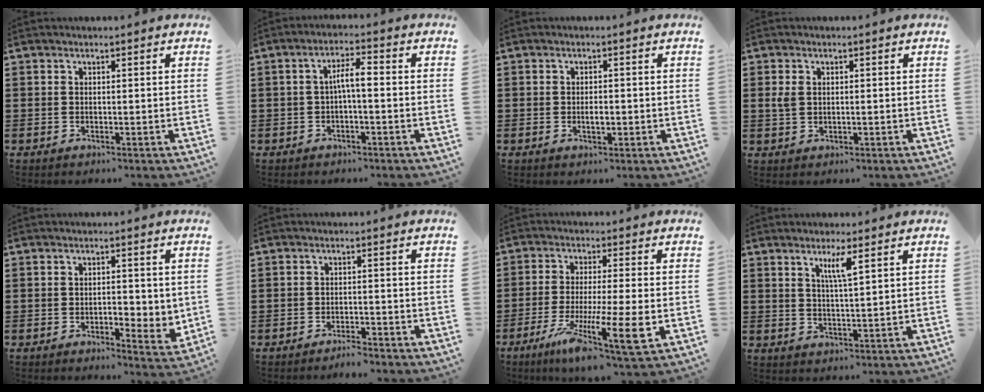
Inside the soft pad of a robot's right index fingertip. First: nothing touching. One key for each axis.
{"total": 3.8, "fx": -0.5, "fy": 0.9, "fz": 3.7, "tx": -0.069, "ty": 0.009, "tz": -0.012}
{"total": 2.2, "fx": -0.3, "fy": 0.6, "fz": 2.1, "tx": -0.040, "ty": -0.001, "tz": -0.005}
{"total": 2.3, "fx": 0.4, "fy": 1.5, "fz": 1.8, "tx": -0.046, "ty": 0.005, "tz": 0.003}
{"total": 3.6, "fx": -0.4, "fy": 1.5, "fz": 3.3, "tx": -0.050, "ty": 0.002, "tz": -0.010}
{"total": 2.1, "fx": -2.1, "fy": 0.0, "fz": 0.5, "tx": -0.013, "ty": 0.001, "tz": -0.043}
{"total": 10.9, "fx": -4.2, "fy": 1.0, "fz": 10.0, "tx": -0.195, "ty": -0.014, "tz": -0.078}
{"total": 3.6, "fx": 2.0, "fy": 0.2, "fz": 3.0, "tx": -0.057, "ty": -0.005, "tz": 0.030}